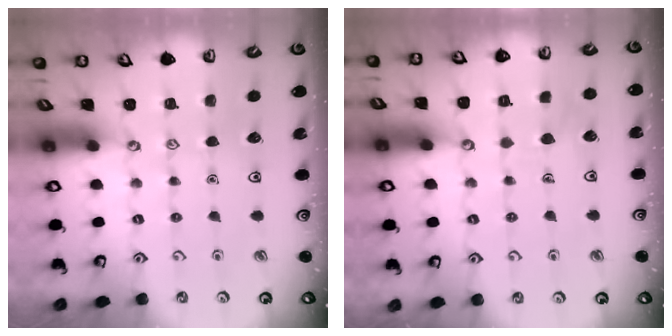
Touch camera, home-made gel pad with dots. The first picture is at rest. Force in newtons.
{"total": 3.9, "press": 3.9, "slide": 0.3}